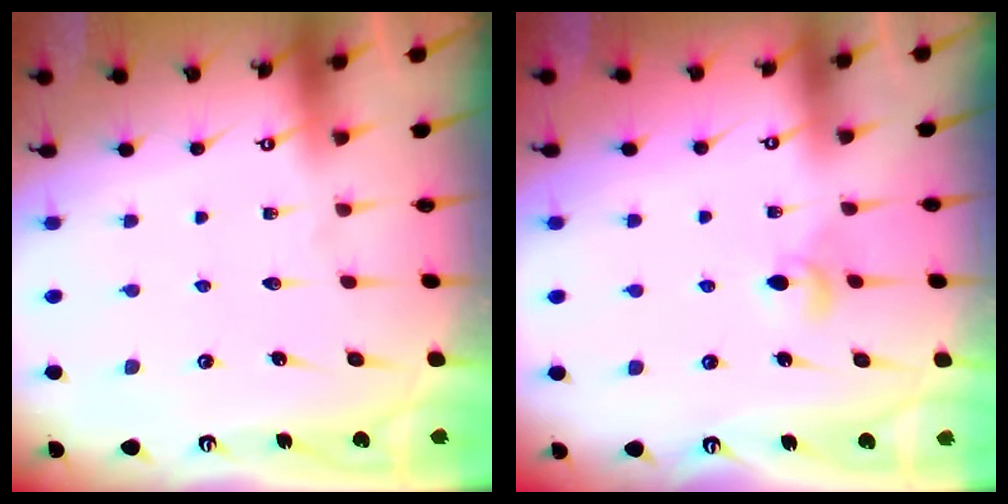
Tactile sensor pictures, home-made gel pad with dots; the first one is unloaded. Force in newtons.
{"total": 4.0, "press": 3.9, "slide": 0.6}